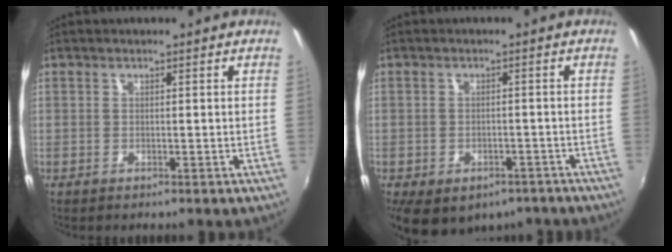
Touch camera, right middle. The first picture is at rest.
{"total": 12.5, "force": [-7.8, 7.3, 6.4], "torque": [-0.140, -0.024, -0.094]}